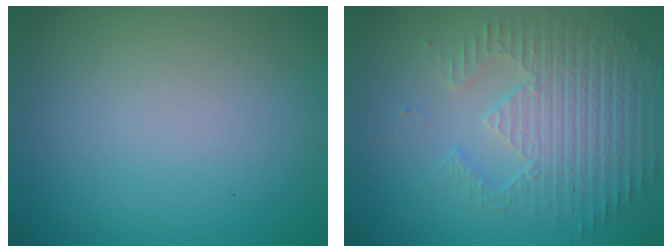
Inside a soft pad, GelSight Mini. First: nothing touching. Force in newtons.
{"total": 3.8, "press": 3.6, "slide": 1.1}